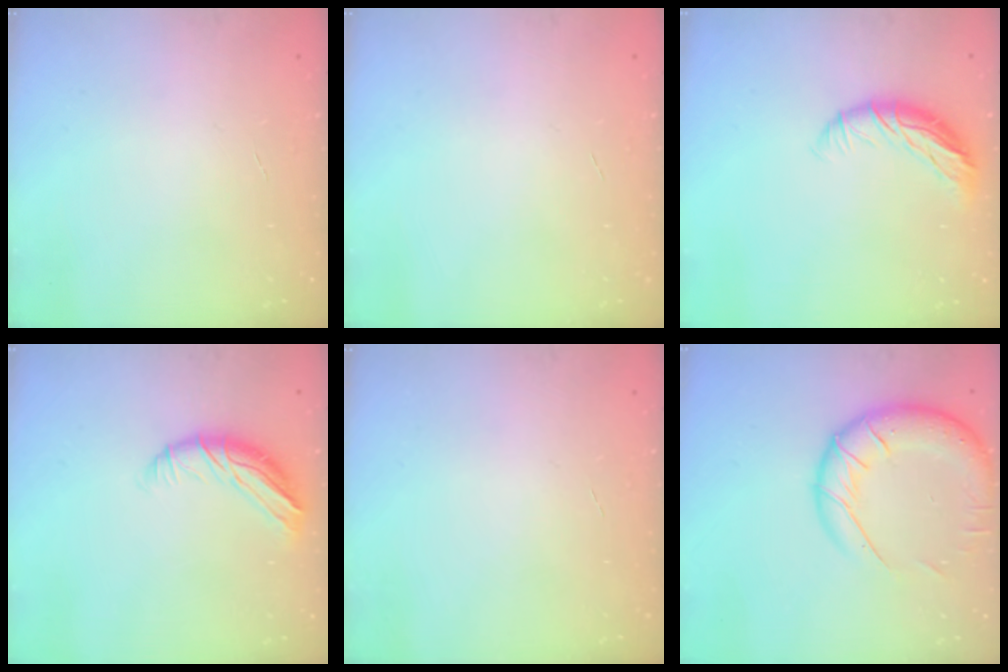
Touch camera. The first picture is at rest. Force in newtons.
{"total": 0.0}
{"total": 9.5, "press": 9.2, "slide": 2.2}
{"total": 9.0, "press": 8.9, "slide": 1.2}
{"total": 0.0}
{"total": 18.2, "press": 17.7, "slide": 4.3}